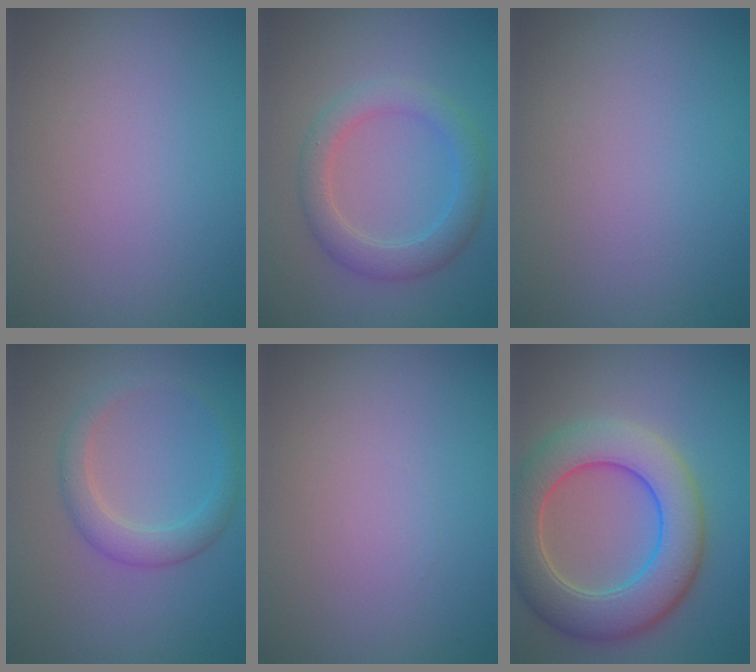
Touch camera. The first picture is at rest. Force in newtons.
{"total": 3.6, "press": 3.6, "slide": 0.0}
{"total": 0.0}
{"total": 2.6, "press": 2.6, "slide": 0.1}
{"total": 0.0}
{"total": 8.3, "press": 8.3, "slide": 0.5}